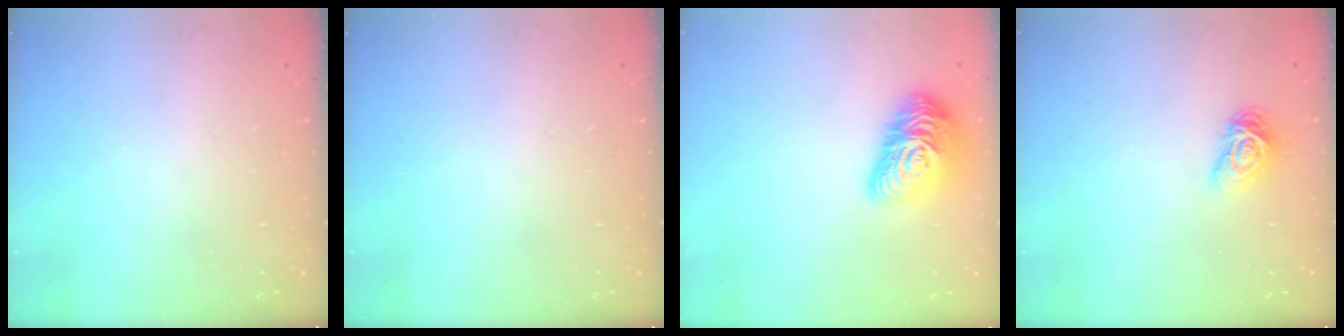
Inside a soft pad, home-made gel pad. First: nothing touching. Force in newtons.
{"total": 0.0}
{"total": 16.3, "press": 16.3, "slide": 1.0}
{"total": 6.3, "press": 6.3, "slide": 0.1}